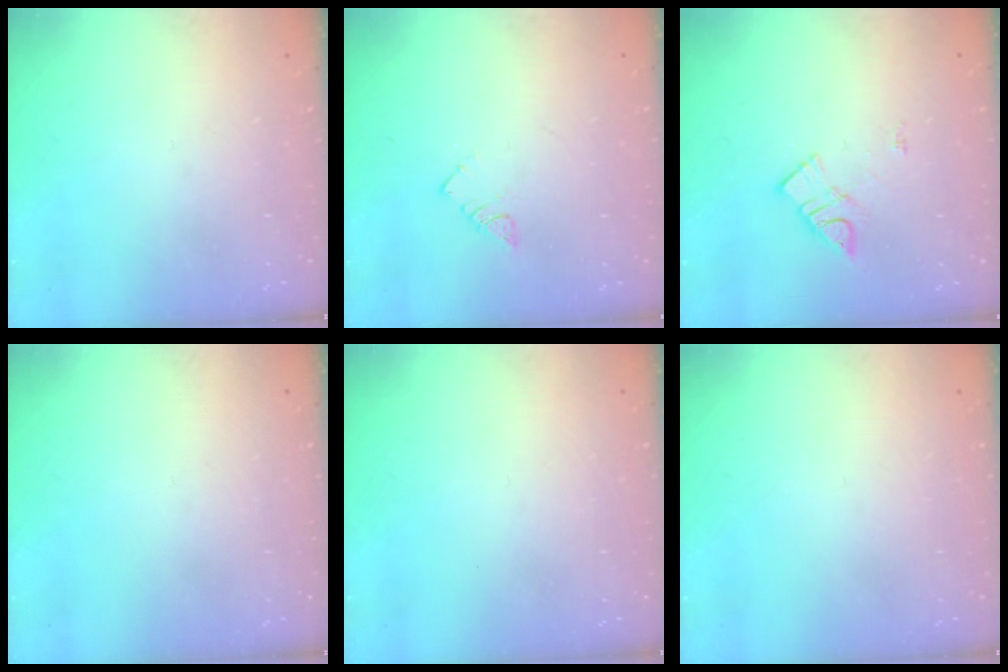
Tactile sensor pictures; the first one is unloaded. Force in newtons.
{"total": 2.8, "press": 2.8, "slide": 0.3}
{"total": 7.2, "press": 7.2, "slide": 0.3}
{"total": 0.0}
{"total": 0.0}
{"total": 0.0}